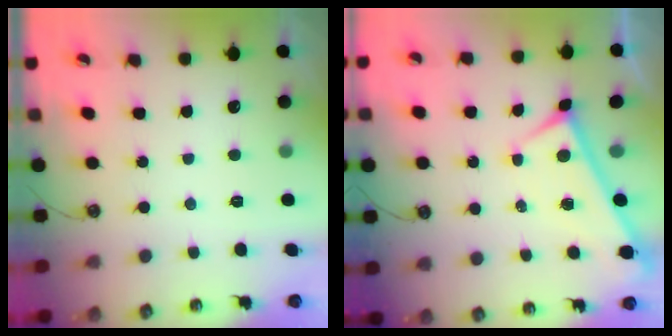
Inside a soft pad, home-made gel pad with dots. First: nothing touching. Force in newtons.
{"total": 0.0}